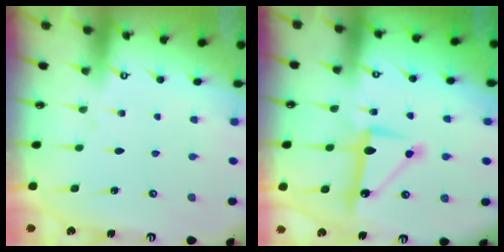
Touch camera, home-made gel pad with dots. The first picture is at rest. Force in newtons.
{"total": 10.3, "press": 10.3, "slide": 0.5}